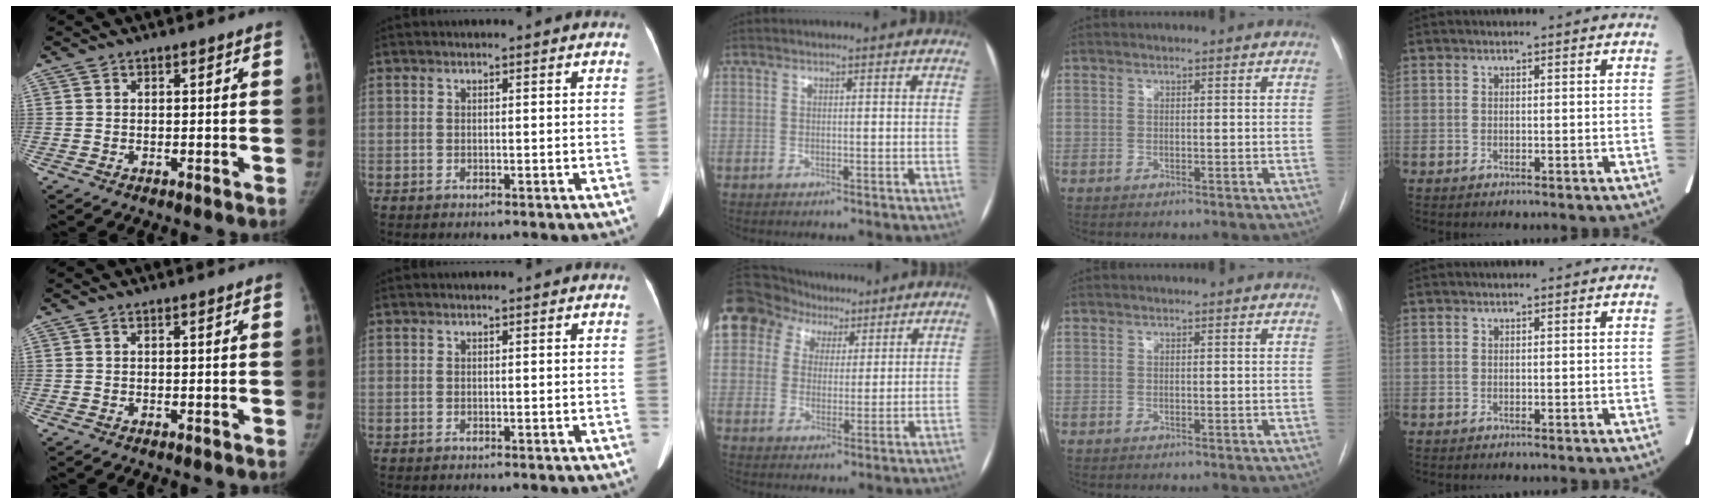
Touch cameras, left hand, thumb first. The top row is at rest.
{"middle": {"total": 22.0, "force": [11.6, 16.5, 8.8], "torque": [-0.266, 0.099, 0.215]}}